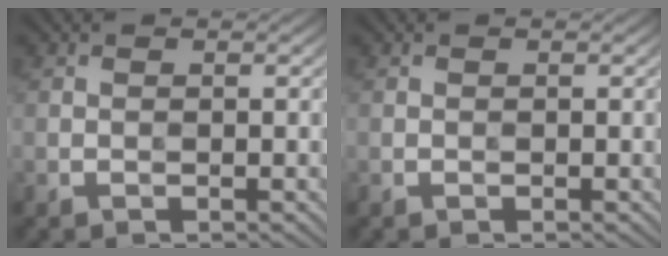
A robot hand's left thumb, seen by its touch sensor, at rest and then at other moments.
{"total": 0.0}